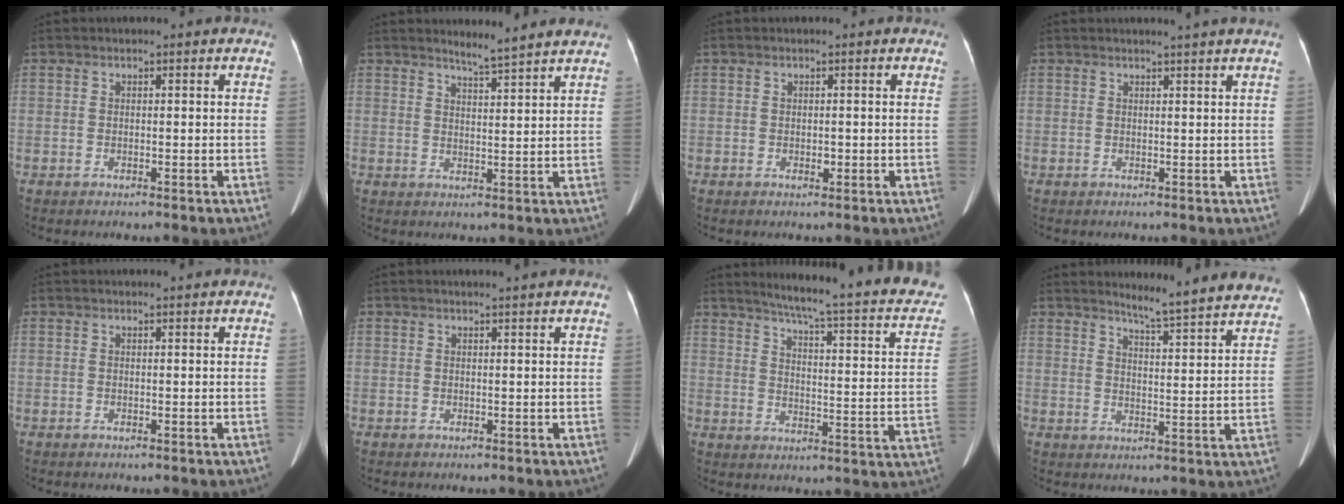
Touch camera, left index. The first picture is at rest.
{"total": 4.7, "force": [4.4, -0.9, 1.5], "torque": [-0.033, -0.005, 0.060]}
{"total": 0.7, "force": [-0.2, 0.5, 0.4], "torque": [-0.008, 0.000, -0.003]}
{"total": 2.4, "force": [2.1, -0.8, 0.9], "torque": [-0.017, -0.006, 0.026]}
{"total": 2.0, "force": [1.9, -0.1, 0.5], "torque": [-0.008, 0.012, 0.025]}
{"total": 2.9, "force": [2.6, -0.7, 1.1], "torque": [-0.016, 0.004, 0.031]}
{"total": 23.2, "force": [19.6, 1.7, 12.3], "torque": [-0.164, -0.045, 0.232]}
{"total": 14.1, "force": [13.5, -0.2, 4.0], "torque": [-0.054, -0.051, 0.156]}